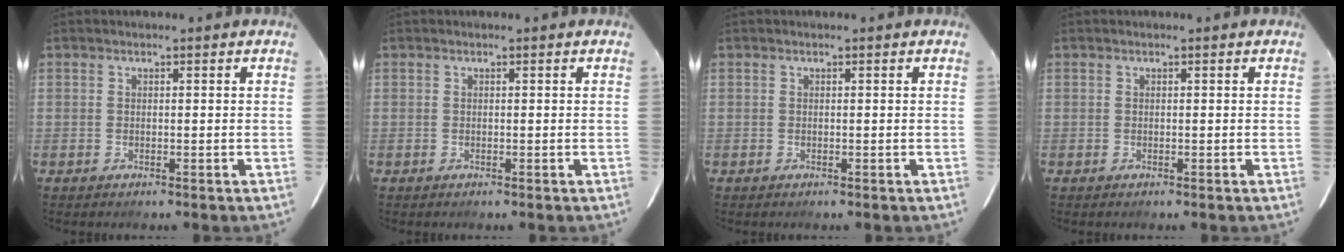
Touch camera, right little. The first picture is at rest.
{"total": 0.0}
{"total": 0.0}
{"total": 0.0}